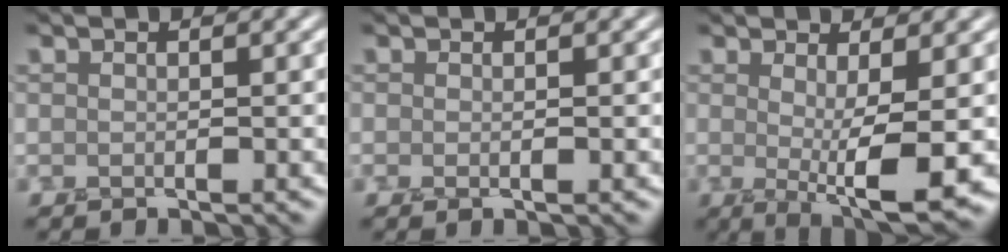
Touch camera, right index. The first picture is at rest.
{"total": 0.5, "force": [-0.2, 0.1, 0.5], "torque": [-0.008, -0.003, -0.004]}
{"total": 5.8, "force": [-0.5, 1.3, 5.7], "torque": [-0.078, -0.011, -0.008]}